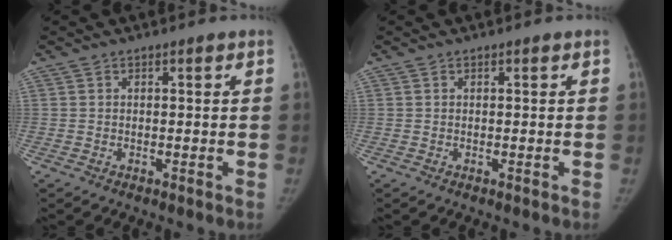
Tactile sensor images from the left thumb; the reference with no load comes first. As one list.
[{"total": 0.0}]